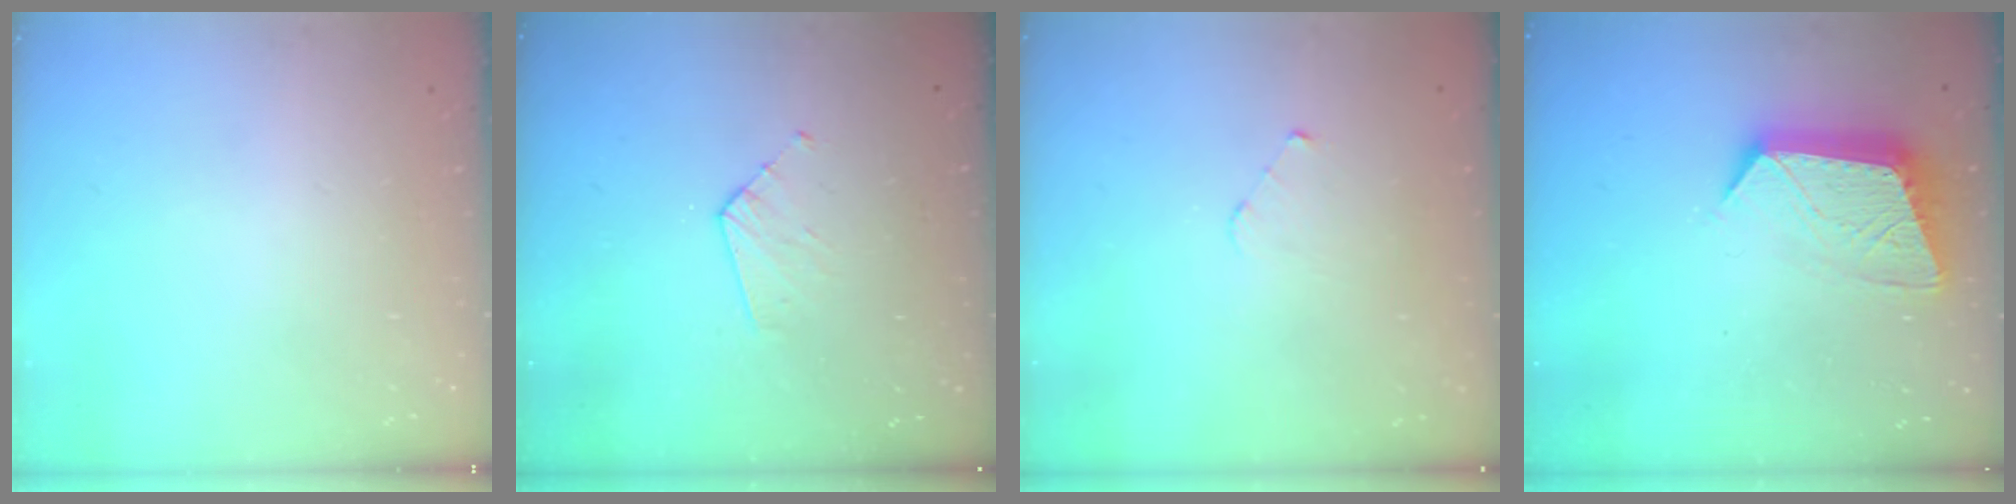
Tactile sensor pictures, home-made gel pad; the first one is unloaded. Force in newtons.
{"total": 3.8, "press": 3.8, "slide": 0.3}
{"total": 3.2, "press": 3.1, "slide": 0.3}
{"total": 12.3, "press": 12.2, "slide": 1.1}